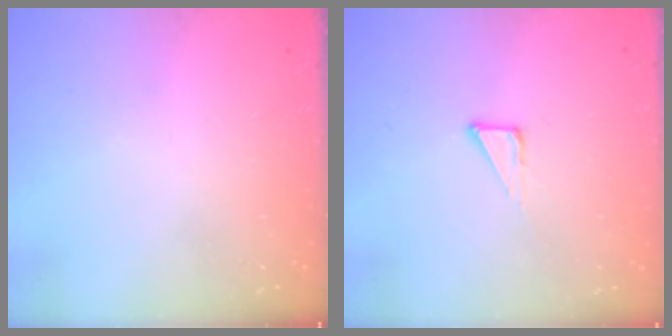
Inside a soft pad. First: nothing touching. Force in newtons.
{"total": 3.5, "press": 3.5, "slide": 0.2}